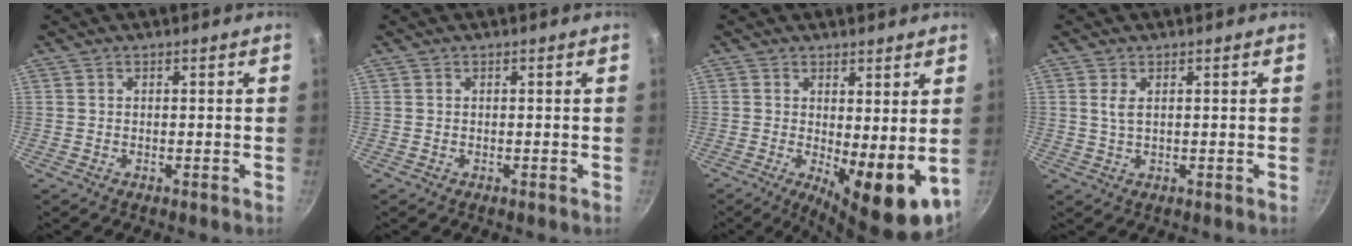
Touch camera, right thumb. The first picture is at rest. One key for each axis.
{"total": 0.0}
{"total": 10.6, "fx": 0.0, "fy": 3.8, "fz": 9.9, "tx": -0.118, "ty": -0.017, "tz": 0.010}
{"total": 2.1, "fx": 0.7, "fy": 0.9, "fz": 1.8, "tx": -0.035, "ty": -0.006, "tz": 0.016}